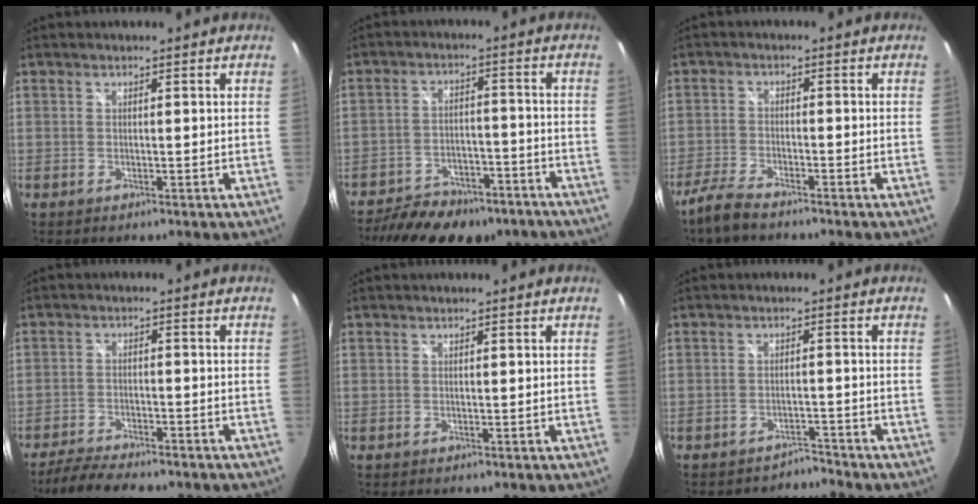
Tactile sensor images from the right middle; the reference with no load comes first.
{"total": 18.4, "force": [-14.0, 8.4, 8.6], "torque": [-0.182, -0.011, -0.191]}
{"total": 5.5, "force": [-4.7, 1.1, 2.7], "torque": [-0.078, -0.012, -0.094]}
{"total": 10.0, "force": [-8.5, 2.3, 4.6], "torque": [-0.113, -0.027, -0.140]}
{"total": 0.0}
{"total": 2.7, "force": [-2.6, 0.6, -0.5], "torque": [0.009, 0.003, -0.043]}